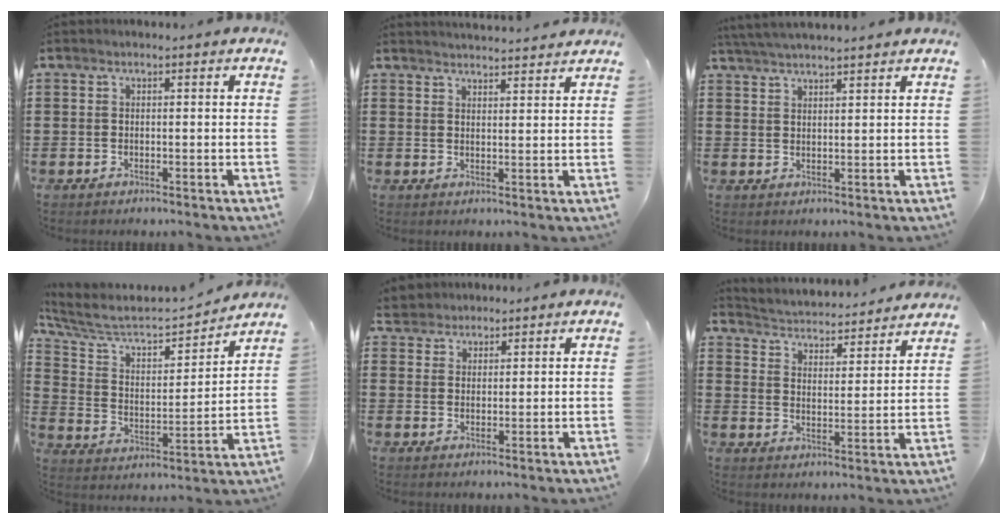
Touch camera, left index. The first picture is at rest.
{"total": 2.5, "force": [2.5, -0.3, 0.0], "torque": [-0.007, -0.011, 0.047]}
{"total": 3.4, "force": [3.2, -0.6, 0.7], "torque": [-0.022, -0.007, 0.061]}
{"total": 5.7, "force": [5.1, 1.6, 2.0], "torque": [-0.070, -0.039, 0.081]}
{"total": 2.6, "force": [2.4, 1.1, -0.5], "torque": [-0.003, 0.005, 0.046]}
{"total": 3.1, "force": [3.0, -0.3, -0.2], "torque": [-0.018, -0.036, 0.043]}